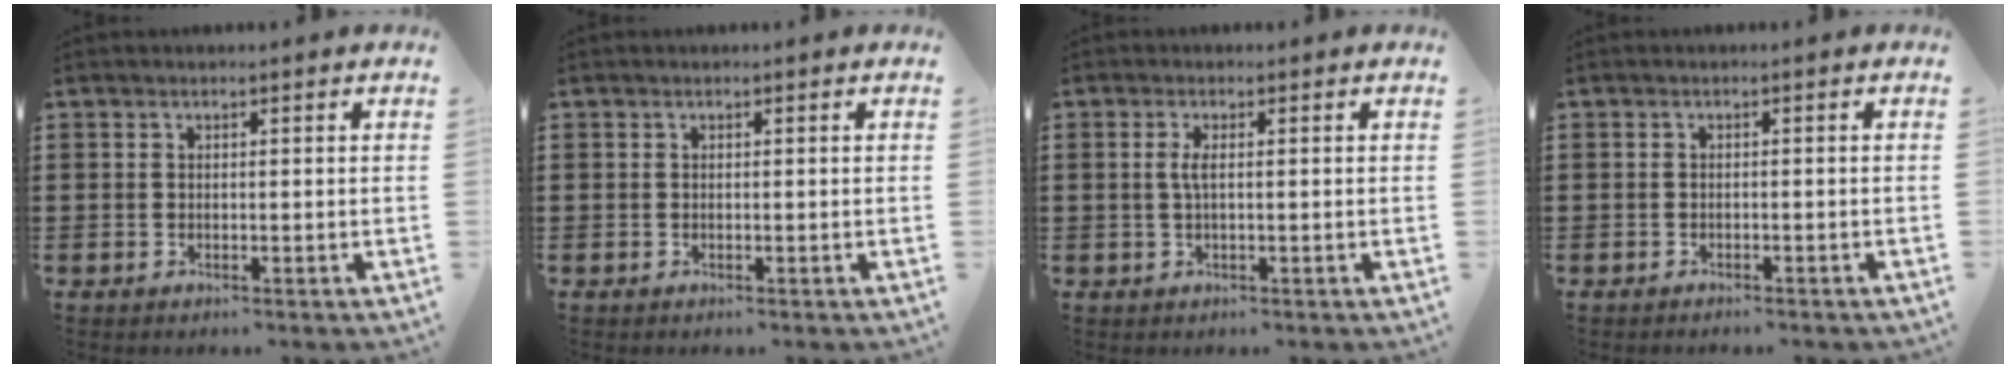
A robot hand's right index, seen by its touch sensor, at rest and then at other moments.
{"total": 0.0}
{"total": 1.9, "force": [0.0, 0.3, 1.9], "torque": [-0.045, -0.004, -0.004]}
{"total": 0.7, "force": [-0.7, 0.1, 0.2], "torque": [-0.005, -0.002, -0.013]}